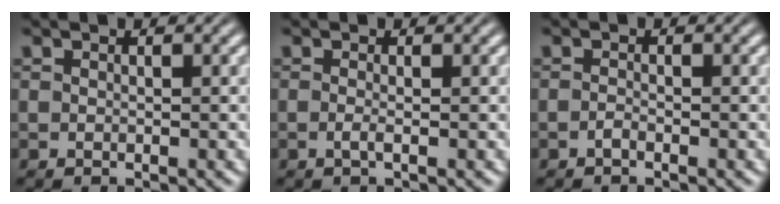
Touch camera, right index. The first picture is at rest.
{"total": 1.1, "force": [-0.8, -0.3, 0.6], "torque": [-0.018, -0.011, -0.009]}
{"total": 1.1, "force": [-0.9, -0.7, 0.0], "torque": [0.002, -0.004, -0.014]}